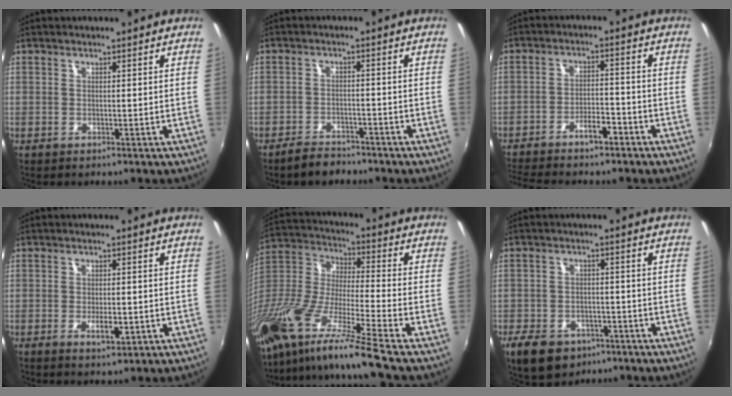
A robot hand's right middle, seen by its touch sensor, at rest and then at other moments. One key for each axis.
{"total": 4.2, "fx": -3.6, "fy": 1.6, "fz": 1.3, "tx": -0.039, "ty": 0.006, "tz": -0.059}
{"total": 7.1, "fx": -5.8, "fy": 1.4, "fz": 3.8, "tx": -0.078, "ty": 0.008, "tz": -0.098}
{"total": 3.3, "fx": -1.0, "fy": 1.2, "fz": 2.9, "tx": -0.054, "ty": -0.004, "tz": -0.013}
{"total": 22.5, "fx": -16.6, "fy": -0.4, "fz": 15.2, "tx": -0.275, "ty": -0.049, "tz": -0.311}
{"total": 10.5, "fx": -6.4, "fy": 6.8, "fz": 4.9, "tx": -0.125, "ty": -0.004, "tz": -0.094}